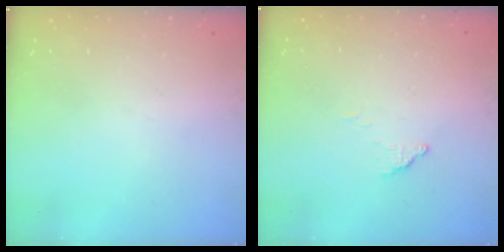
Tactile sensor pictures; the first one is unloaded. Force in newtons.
{"total": 3.5, "press": 3.5, "slide": 0.1}